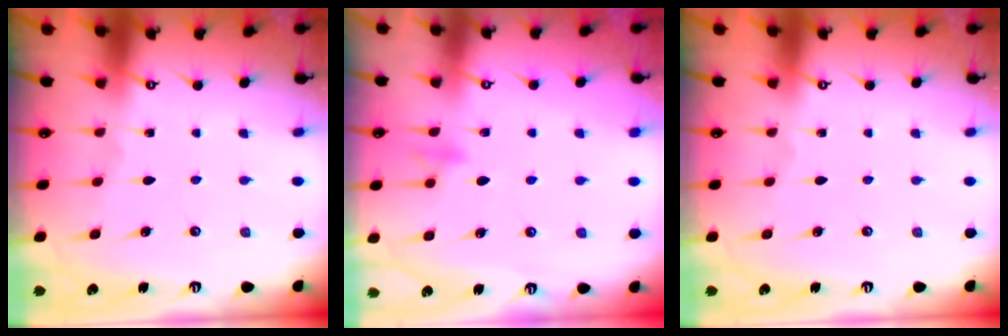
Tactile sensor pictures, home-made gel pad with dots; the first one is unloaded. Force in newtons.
{"total": 8.2, "press": 8.1, "slide": 1.5}
{"total": 0.0}